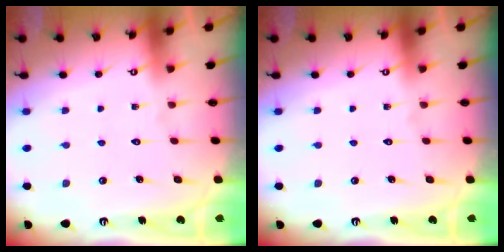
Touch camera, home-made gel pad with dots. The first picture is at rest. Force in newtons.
{"total": 0.0}